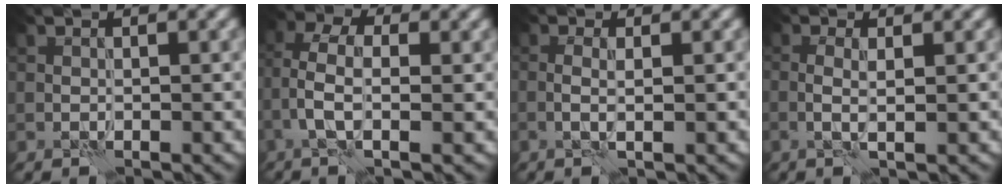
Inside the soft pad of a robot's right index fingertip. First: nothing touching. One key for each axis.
{"total": 4.2, "fx": -0.7, "fy": 2.0, "fz": 3.7, "tx": -0.086, "ty": 0.008, "tz": -0.020}
{"total": 1.6, "fx": -0.1, "fy": 0.3, "fz": 1.6, "tx": -0.031, "ty": 0.001, "tz": -0.005}
{"total": 1.9, "fx": 0.0, "fy": 0.4, "fz": 1.9, "tx": -0.037, "ty": 0.002, "tz": -0.003}